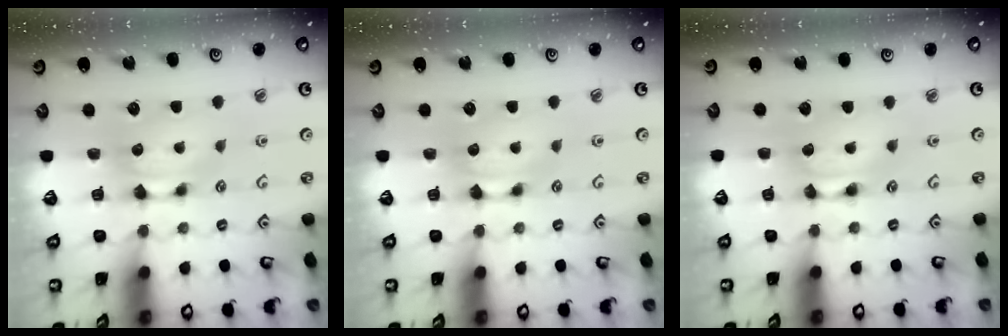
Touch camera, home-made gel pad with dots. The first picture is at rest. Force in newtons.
{"total": 0.0}
{"total": 1.8, "press": 1.8, "slide": 0.2}